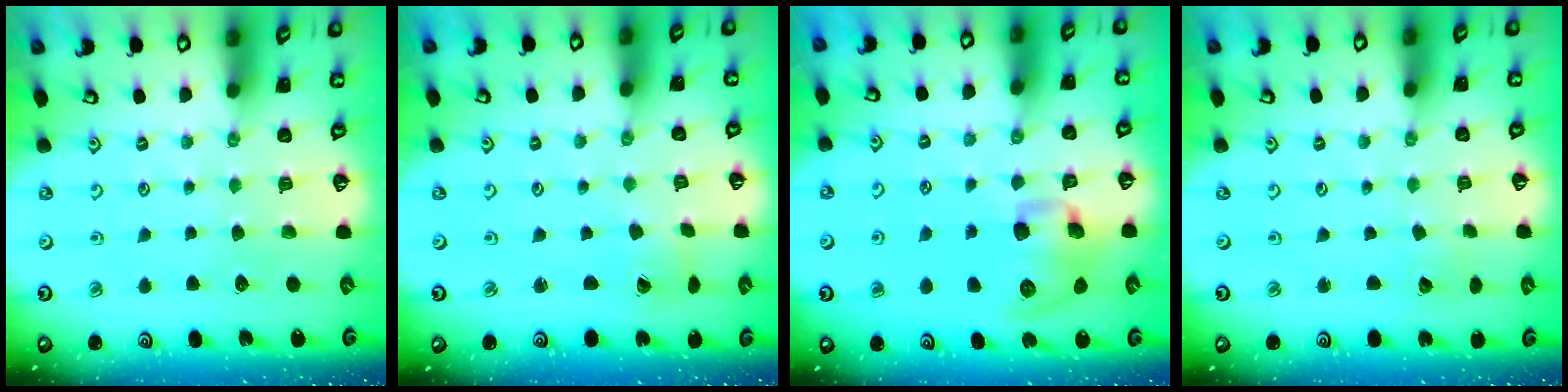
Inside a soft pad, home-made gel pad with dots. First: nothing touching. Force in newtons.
{"total": 1.0, "press": 1.0, "slide": 0.1}
{"total": 12.1, "press": 11.9, "slide": 1.9}
{"total": 2.7, "press": 2.7, "slide": 0.3}